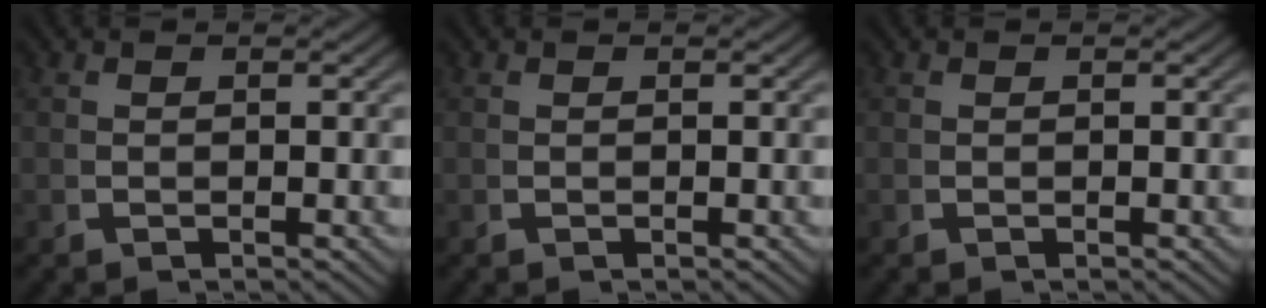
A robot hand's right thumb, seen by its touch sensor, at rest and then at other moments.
{"total": 0.0}
{"total": 0.0}